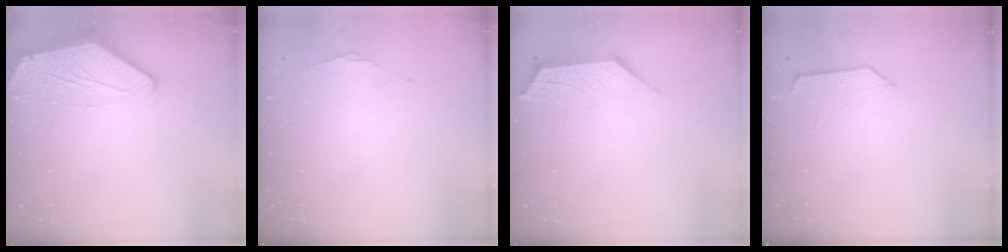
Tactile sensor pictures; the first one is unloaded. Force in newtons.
{"total": 1.3, "press": 1.3, "slide": 0.3}
{"total": 2.6, "press": 2.5, "slide": 0.4}
{"total": 4.1, "press": 4.0, "slide": 0.6}